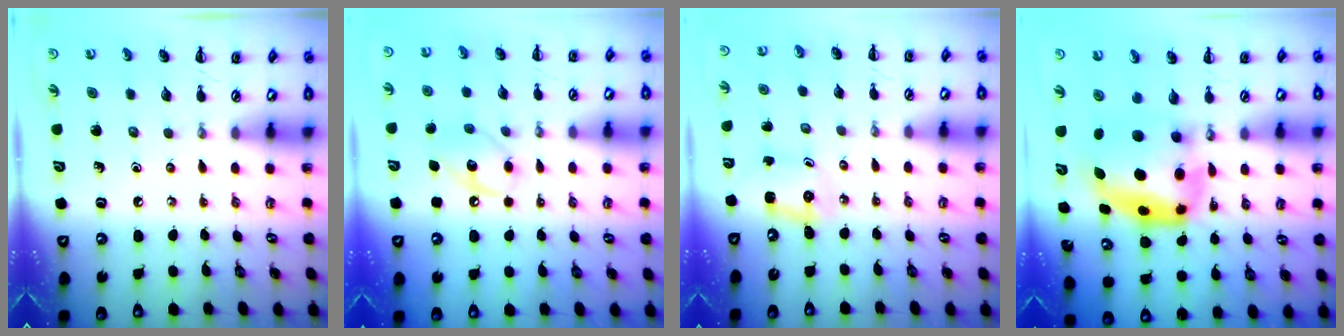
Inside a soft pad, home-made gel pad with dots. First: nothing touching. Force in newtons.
{"total": 10.6, "press": 10.6, "slide": 1.3}
{"total": 2.5, "press": 2.4, "slide": 0.8}
{"total": 7.7, "press": 7.4, "slide": 2.2}